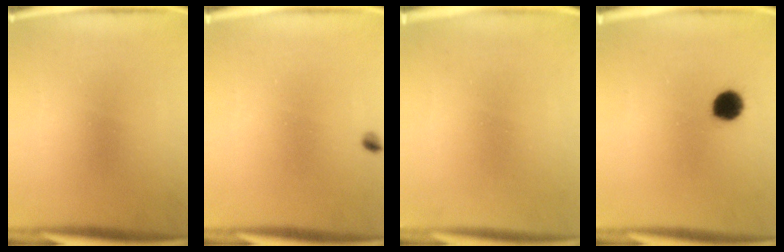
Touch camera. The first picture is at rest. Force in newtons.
{"total": 1.0}
{"total": 1.1}
{"total": 6.0}